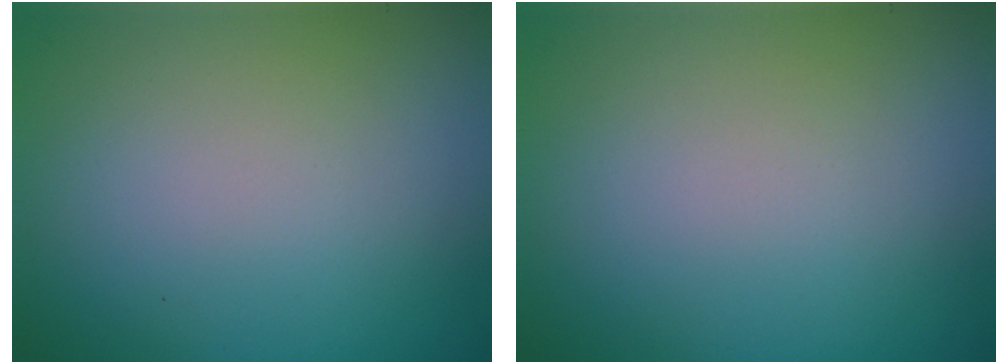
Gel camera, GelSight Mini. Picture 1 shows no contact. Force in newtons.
{"total": 0.0}